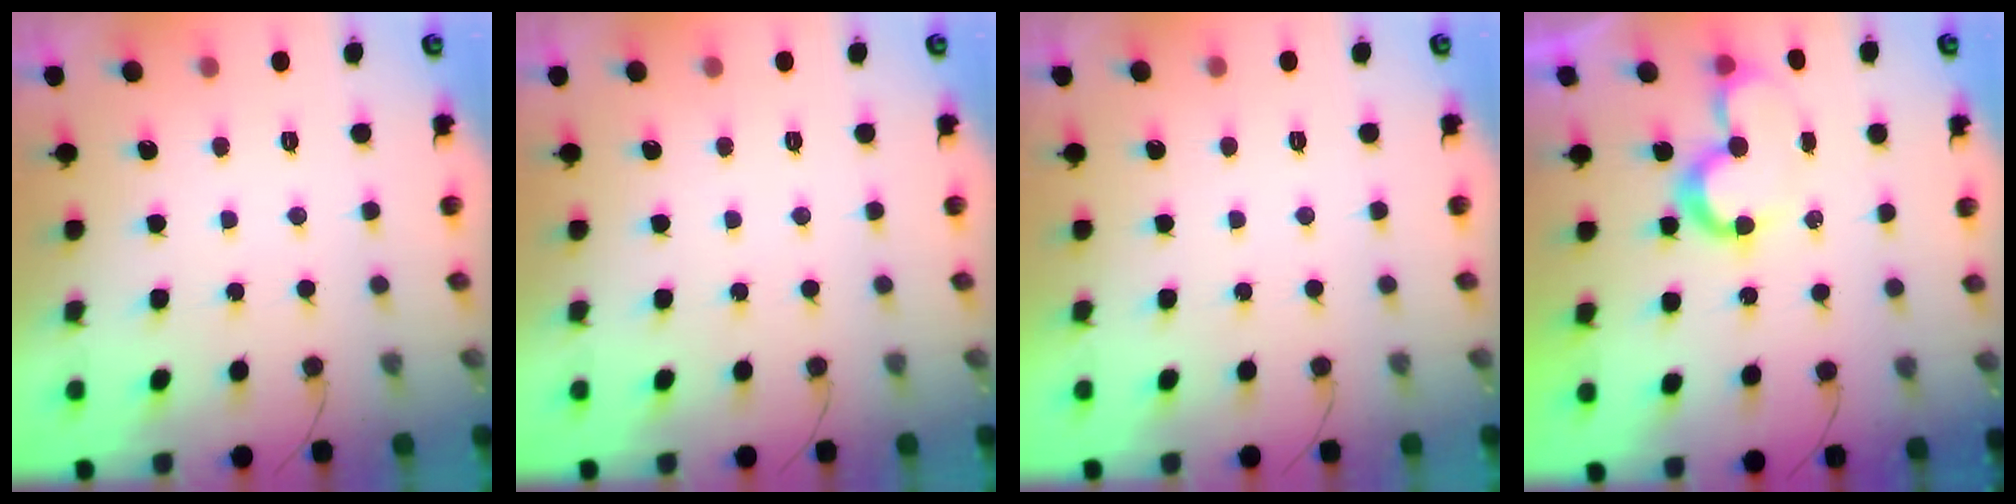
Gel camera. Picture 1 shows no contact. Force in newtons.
{"total": 0.0}
{"total": 1.7, "press": 1.7, "slide": 0.0}
{"total": 7.8, "press": 7.3, "slide": 2.8}